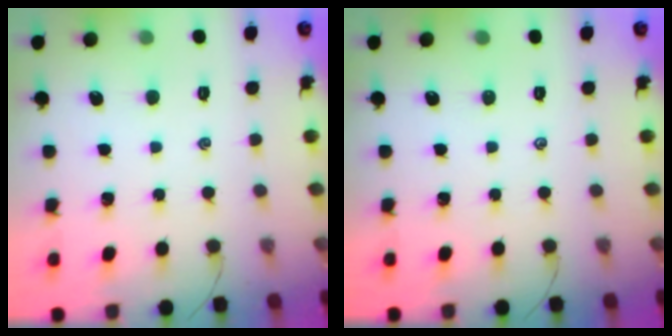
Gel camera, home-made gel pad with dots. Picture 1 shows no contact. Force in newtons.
{"total": 0.0}